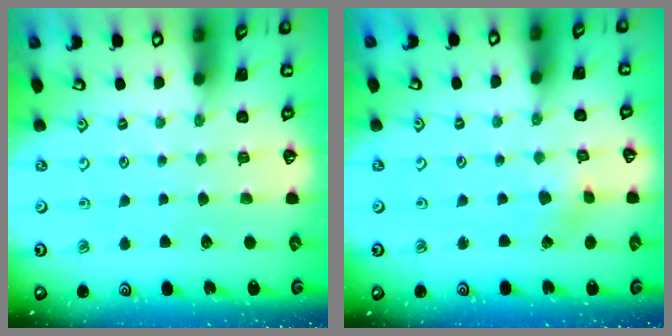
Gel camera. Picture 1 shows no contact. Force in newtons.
{"total": 1.9, "press": 1.9, "slide": 0.1}